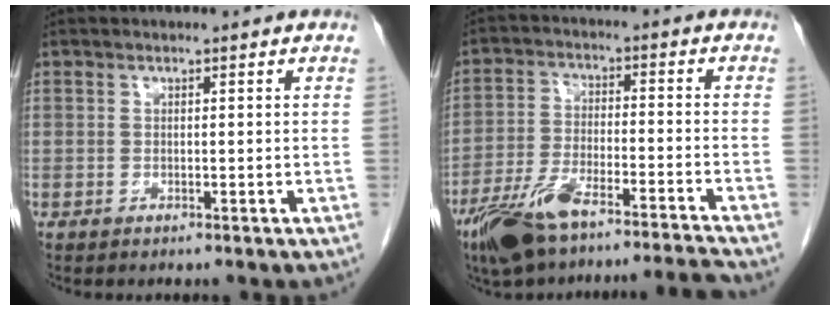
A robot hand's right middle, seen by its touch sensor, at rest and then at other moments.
{"total": 12.9, "force": [-10.7, 0.3, 7.2], "torque": [-0.133, -0.006, -0.185]}